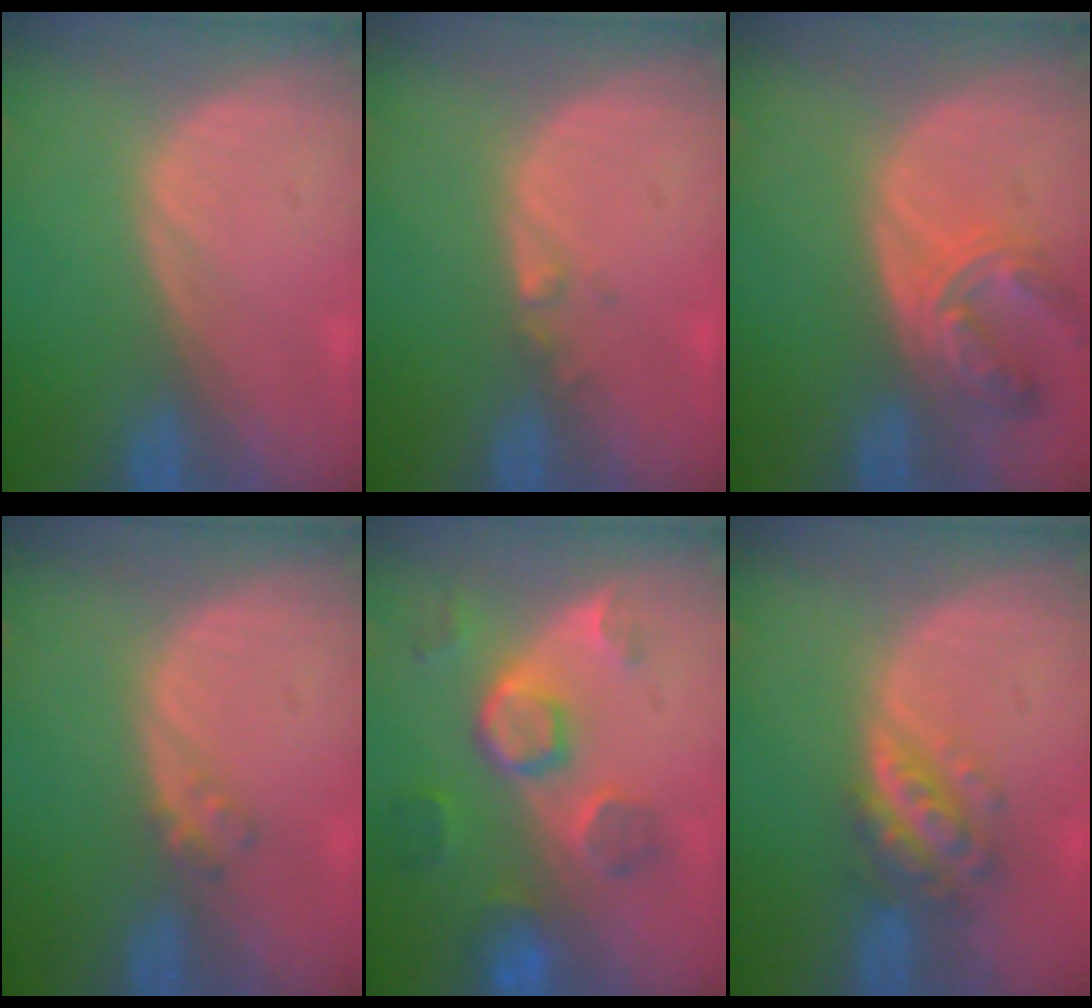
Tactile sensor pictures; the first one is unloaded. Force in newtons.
{"total": 1.0, "press": 0.9, "slide": 0.5}
{"total": 7.1, "press": 6.4, "slide": 3.2}
{"total": 1.6, "press": 1.6, "slide": 0.2}
{"total": 8.6, "press": 7.8, "slide": 3.6}
{"total": 6.0, "press": 5.3, "slide": 2.8}